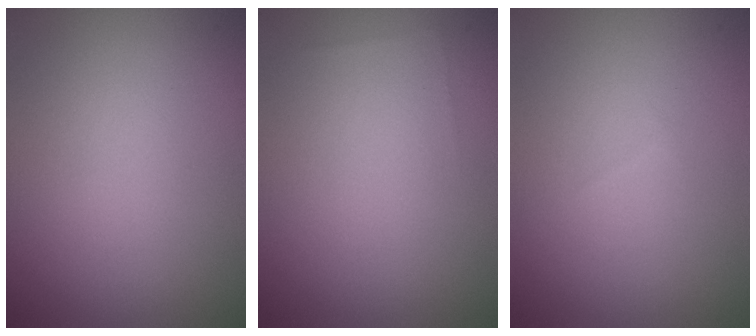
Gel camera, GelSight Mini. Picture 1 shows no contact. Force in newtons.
{"total": 0.0}
{"total": 0.0}